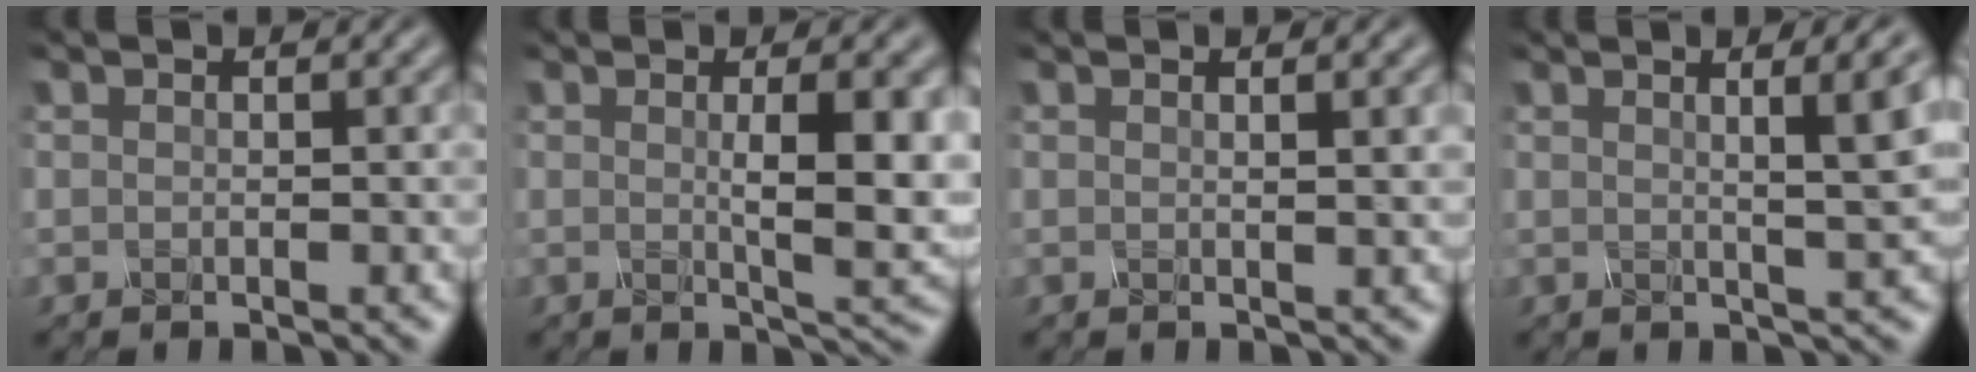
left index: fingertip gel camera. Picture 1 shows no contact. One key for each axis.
{"total": 6.0, "fx": 0.5, "fy": 1.3, "fz": 5.8, "tx": -0.080, "ty": -0.003, "tz": 0.012}
{"total": 2.6, "fx": 0.9, "fy": 0.9, "fz": 2.3, "tx": -0.020, "ty": 0.005, "tz": 0.005}
{"total": 6.8, "fx": 2.4, "fy": 2.0, "fz": 6.0, "tx": -0.042, "ty": 0.024, "tz": 0.022}